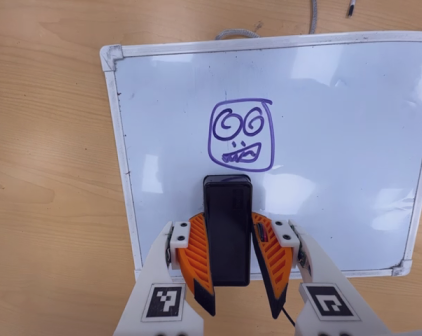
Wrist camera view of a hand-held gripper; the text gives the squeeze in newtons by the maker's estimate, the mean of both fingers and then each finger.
{"total": 8.0, "left": 6.7, "right": 9.2}